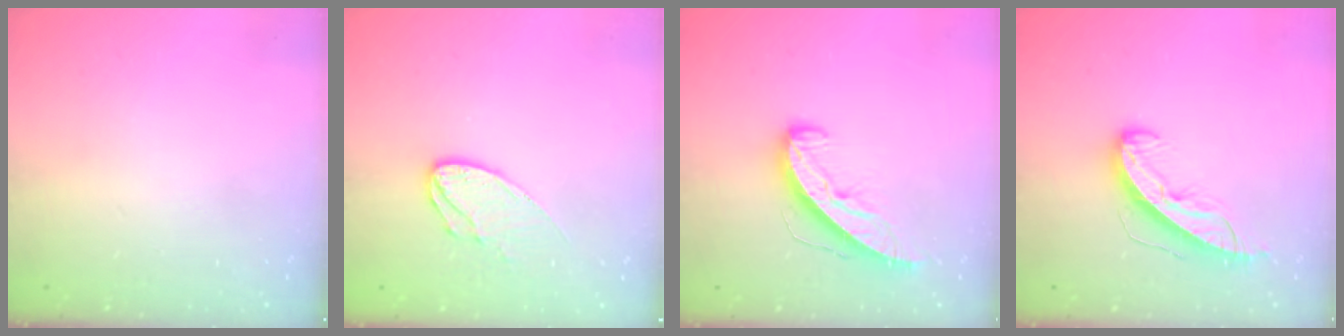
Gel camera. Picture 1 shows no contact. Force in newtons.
{"total": 9.3, "press": 9.2, "slide": 0.5}
{"total": 9.5, "press": 9.5, "slide": 0.3}
{"total": 9.7, "press": 9.6, "slide": 0.5}